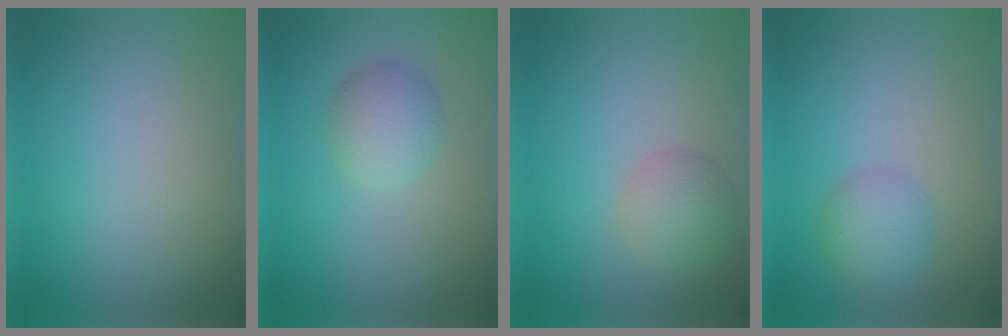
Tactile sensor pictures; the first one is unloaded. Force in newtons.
{"total": 2.9, "press": 2.9, "slide": 0.0}
{"total": 2.9, "press": 2.9, "slide": 0.2}
{"total": 2.8, "press": 2.8, "slide": 0.0}